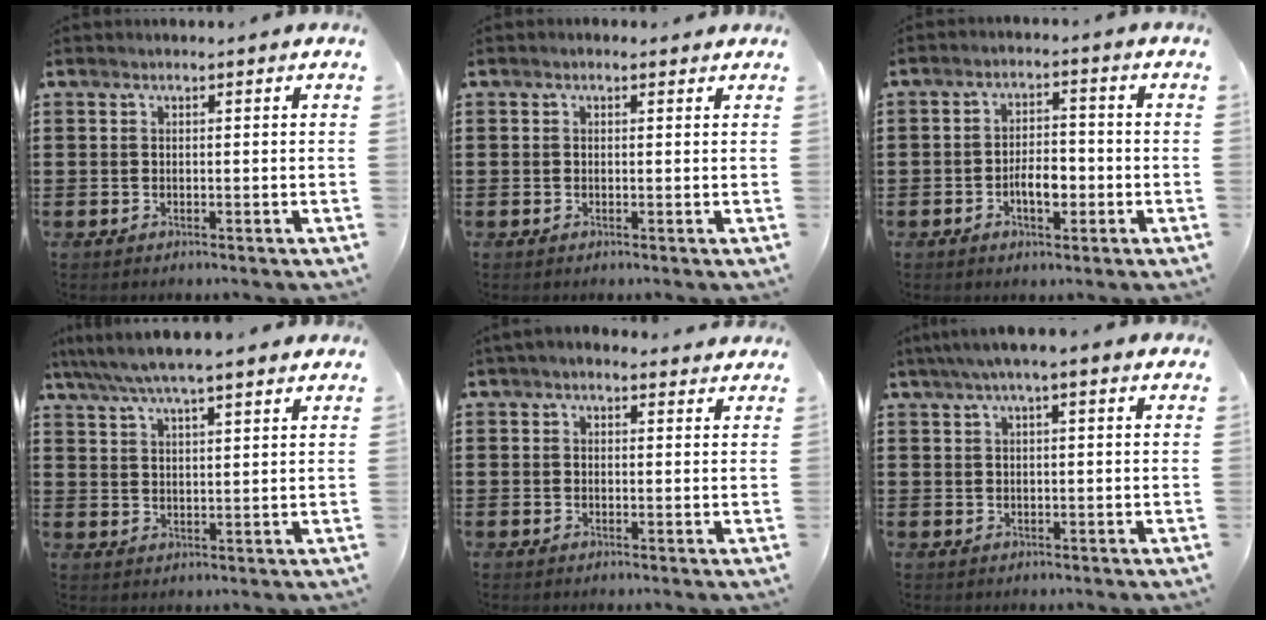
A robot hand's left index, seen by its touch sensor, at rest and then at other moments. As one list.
[{"total": 0.6, "force": [0.0, 0.6, 0.1], "torque": [-0.005, 0.006, 0.000]}, {"total": 4.6, "force": [-1.5, 2.2, 3.7], "torque": [-0.058, 0.005, -0.029]}, {"total": 5.4, "force": [4.7, 0.8, 2.5], "torque": [-0.063, -0.013, 0.082]}, {"total": 2.1, "force": [1.6, 1.3, 0.6], "torque": [-0.017, 0.006, 0.030]}, {"total": 3.1, "force": [1.6, 0.9, 2.4], "torque": [-0.049, 0.007, 0.028]}]